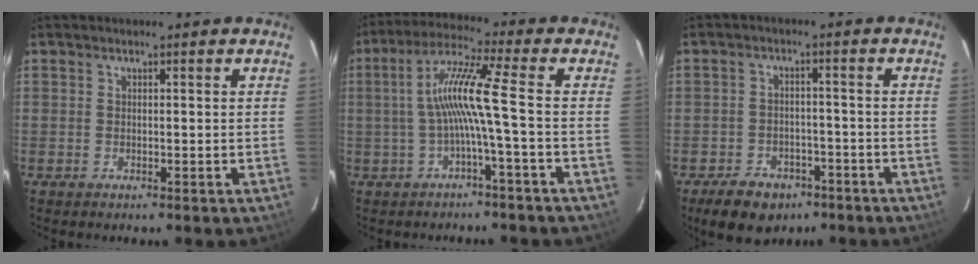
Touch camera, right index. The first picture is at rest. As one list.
[{"total": 8.7, "force": [-1.5, -1.5, 8.4], "torque": [-0.173, 0.009, -0.022]}, {"total": 9.3, "force": [-6.3, 5.9, 3.6], "torque": [-0.092, 0.013, -0.081]}]